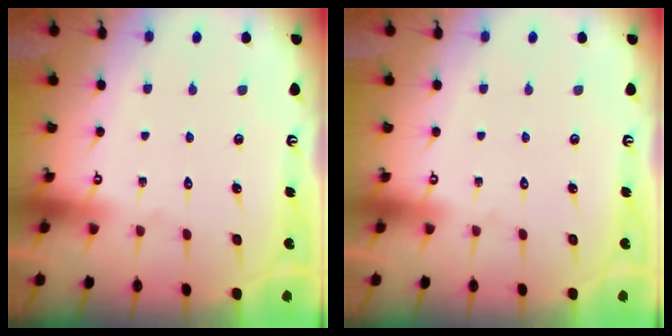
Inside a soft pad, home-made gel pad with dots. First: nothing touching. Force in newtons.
{"total": 0.0}